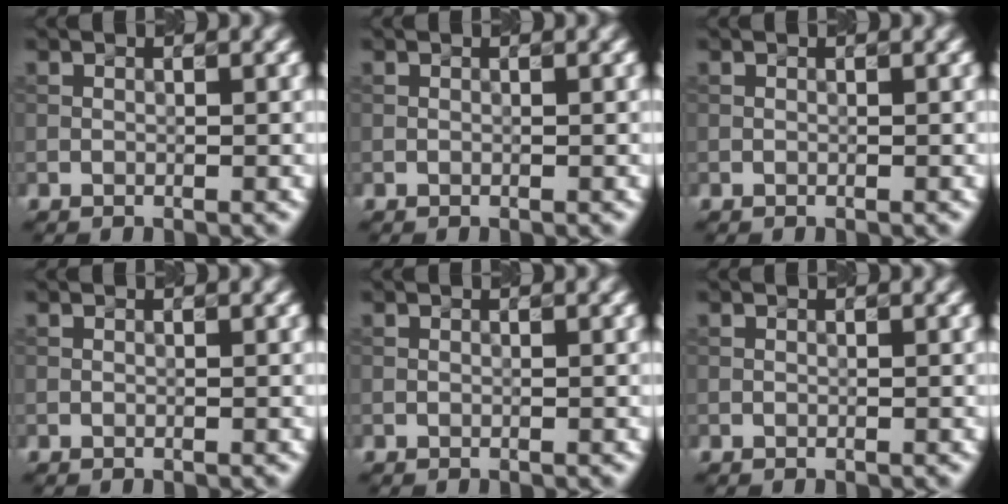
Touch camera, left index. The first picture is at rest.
{"total": 0.0}
{"total": 0.0}
{"total": 0.0}
{"total": 0.0}
{"total": 0.0}